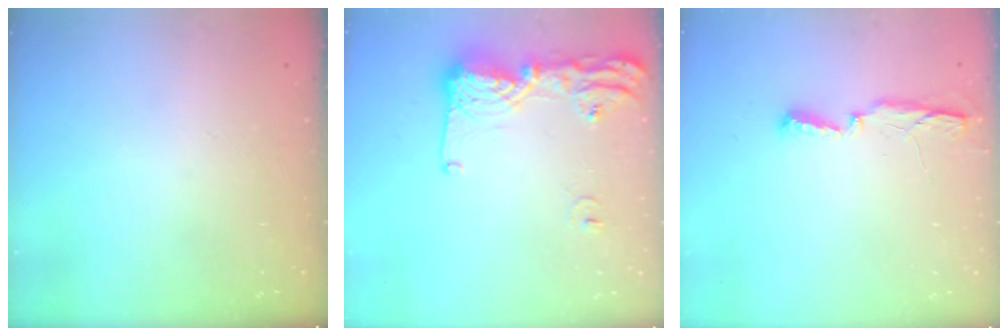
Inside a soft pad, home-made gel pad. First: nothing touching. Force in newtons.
{"total": 16.1, "press": 16.1, "slide": 1.2}
{"total": 5.0, "press": 4.9, "slide": 0.9}